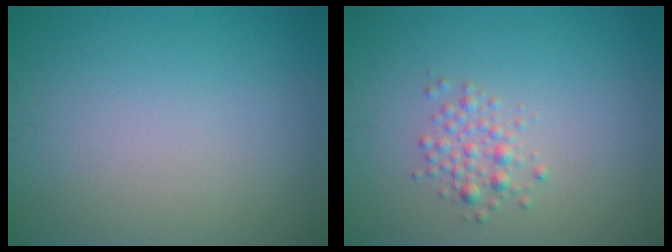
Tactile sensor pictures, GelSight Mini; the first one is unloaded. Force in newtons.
{"total": 1.7, "press": 1.7, "slide": 0.1}